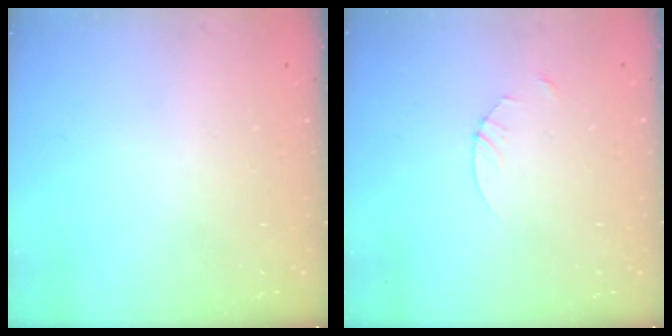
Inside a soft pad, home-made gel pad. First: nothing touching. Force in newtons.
{"total": 2.5, "press": 2.5, "slide": 0.3}